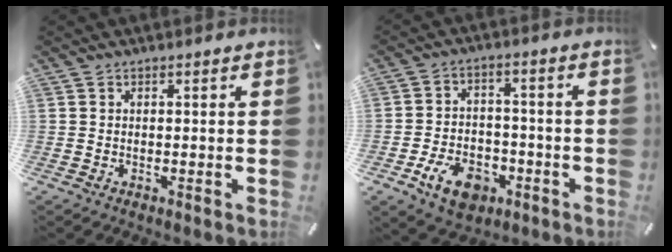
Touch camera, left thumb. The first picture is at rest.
{"total": 9.9, "force": [-4.8, 6.7, 5.5], "torque": [-0.104, 0.026, -0.086]}